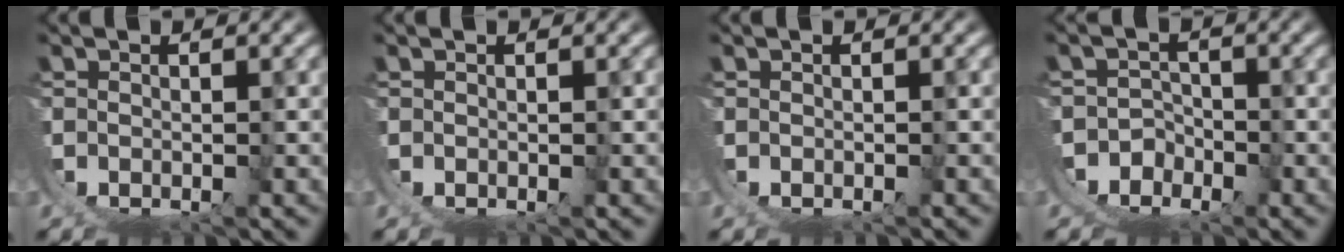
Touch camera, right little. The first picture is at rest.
{"total": 0.0}
{"total": 0.0}
{"total": 5.7, "force": [-1.4, 5.1, 2.1], "torque": [-0.068, -0.015, -0.026]}